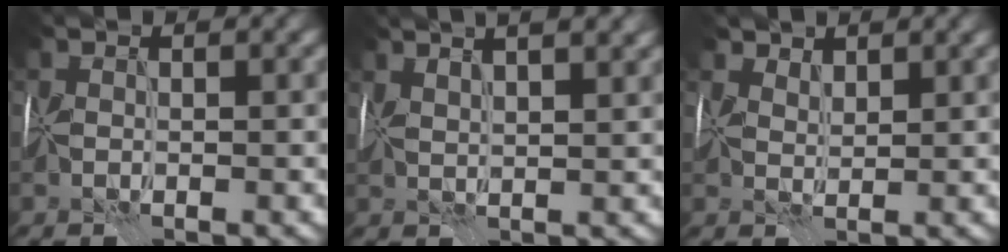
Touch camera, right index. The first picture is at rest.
{"total": 7.8, "force": [4.9, 3.0, 5.3], "torque": [-0.069, 0.042, 0.058]}
{"total": 2.7, "force": [2.3, 1.1, 0.8], "torque": [-0.017, -0.012, 0.050]}